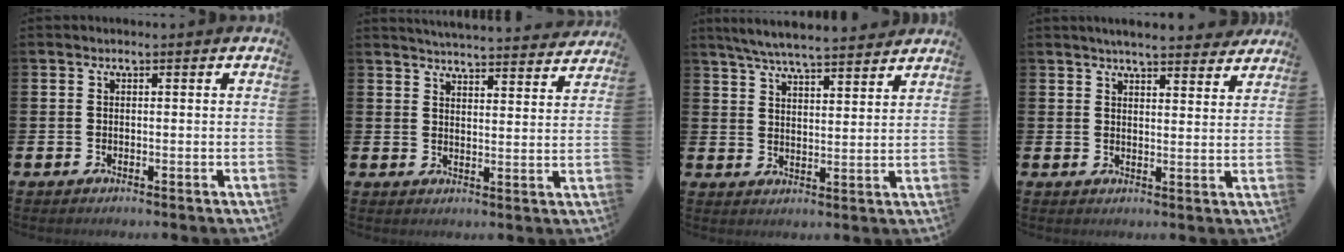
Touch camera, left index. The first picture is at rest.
{"total": 5.0, "force": [5.0, 0.0, 0.3], "torque": [-0.016, -0.040, 0.089]}
{"total": 6.2, "force": [6.0, 0.3, 1.5], "torque": [-0.044, -0.036, 0.105]}
{"total": 5.1, "force": [4.9, 0.2, 1.2], "torque": [-0.021, -0.027, 0.087]}